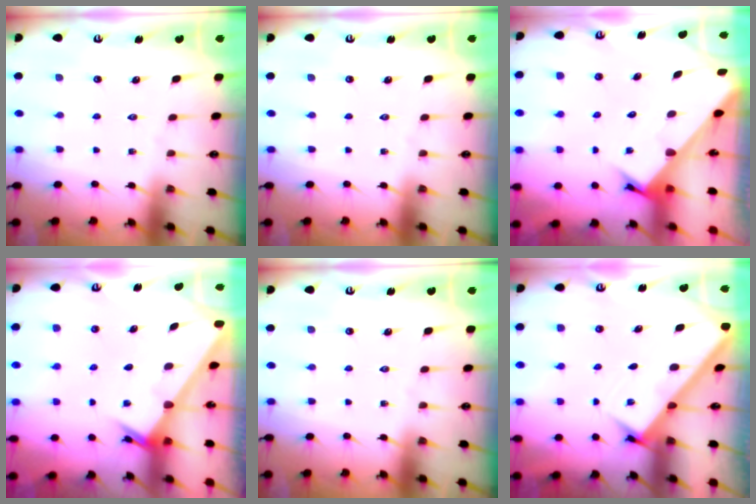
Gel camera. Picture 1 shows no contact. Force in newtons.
{"total": 0.0}
{"total": 2.7, "press": 2.6, "slide": 0.3}
{"total": 2.6, "press": 2.6, "slide": 0.2}
{"total": 0.0}
{"total": 2.5, "press": 2.5, "slide": 0.3}